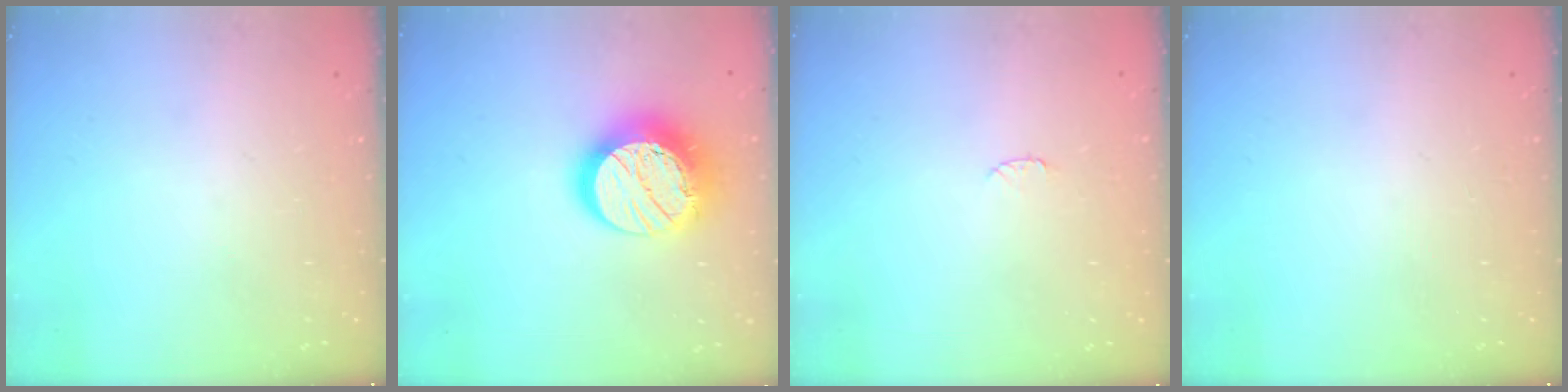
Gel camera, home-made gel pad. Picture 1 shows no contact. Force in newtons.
{"total": 18.6, "press": 18.6, "slide": 1.0}
{"total": 4.1, "press": 4.1, "slide": 0.5}
{"total": 0.0}